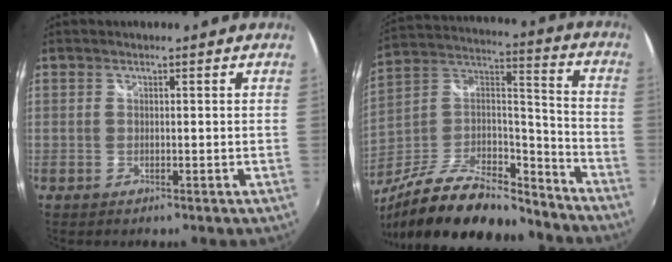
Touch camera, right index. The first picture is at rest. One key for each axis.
{"total": 24.8, "fx": -18.6, "fy": 8.8, "fz": 13.8, "tx": -0.265, "ty": 0.007, "tz": -0.304}